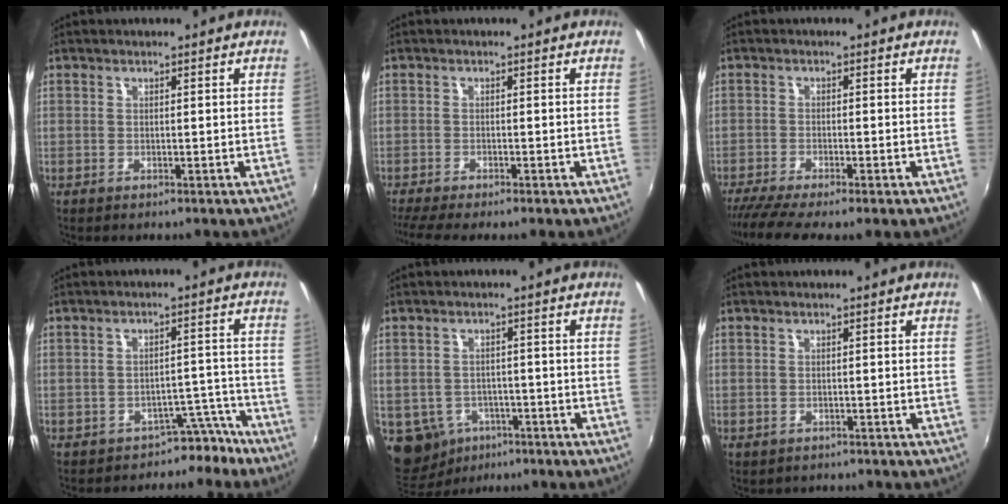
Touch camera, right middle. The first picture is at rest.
{"total": 4.9, "force": [-4.1, -0.4, 2.6], "torque": [-0.061, -0.022, -0.073]}
{"total": 6.0, "force": [-4.9, -0.4, 3.5], "torque": [-0.082, -0.027, -0.089]}
{"total": 5.1, "force": [-4.4, 2.6, 0.1], "torque": [0.012, 0.040, -0.054]}
{"total": 8.8, "force": [-4.4, 7.0, 3.0], "torque": [-0.097, -0.008, -0.057]}
{"total": 0.7, "force": [-0.5, 0.5, 0.0], "torque": [-0.001, -0.003, -0.005]}